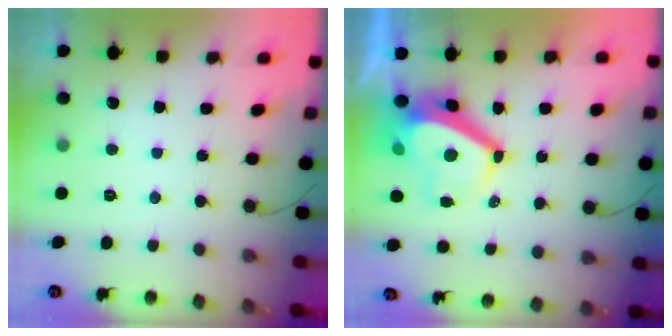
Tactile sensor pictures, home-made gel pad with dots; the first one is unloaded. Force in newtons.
{"total": 7.9, "press": 7.9, "slide": 1.0}